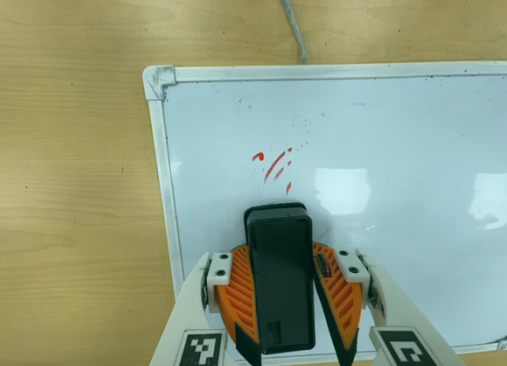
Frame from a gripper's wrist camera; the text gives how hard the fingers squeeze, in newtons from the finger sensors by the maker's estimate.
{"total": 14.5, "left": 14.8, "right": 14.2}